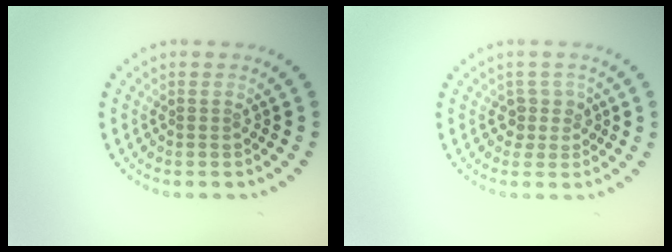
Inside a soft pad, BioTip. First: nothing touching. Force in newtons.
{"total": 1.9, "press": 1.5, "slide": 1.1}